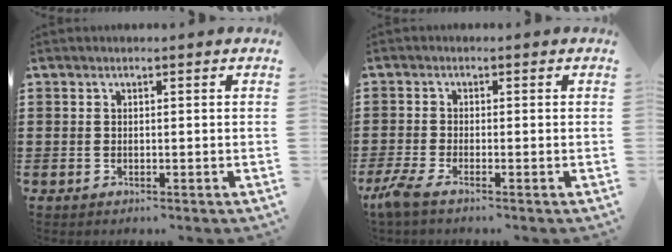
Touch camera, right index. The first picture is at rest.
{"total": 2.8, "force": [-2.1, 0.0, 1.9], "torque": [-0.053, -0.015, -0.045]}